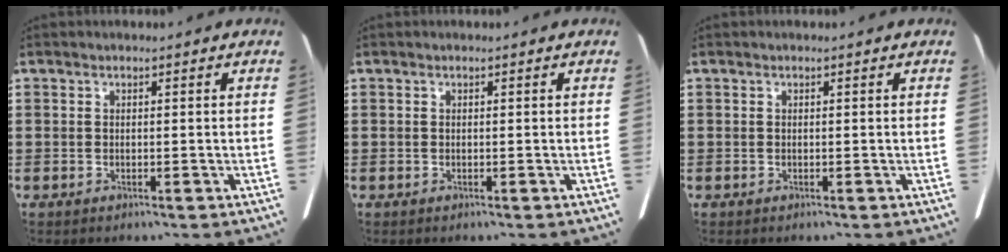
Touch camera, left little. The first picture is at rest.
{"total": 0.0}
{"total": 0.0}